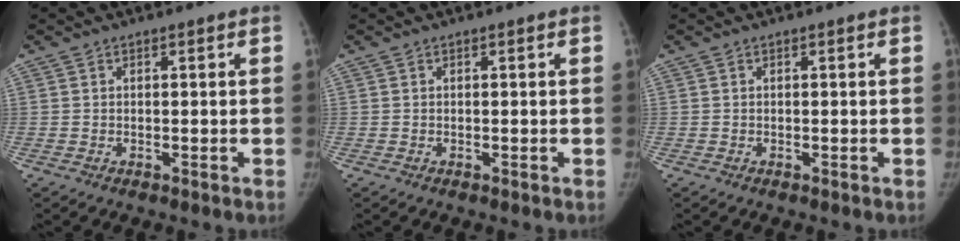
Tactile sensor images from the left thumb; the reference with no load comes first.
{"total": 0.0}
{"total": 0.0}